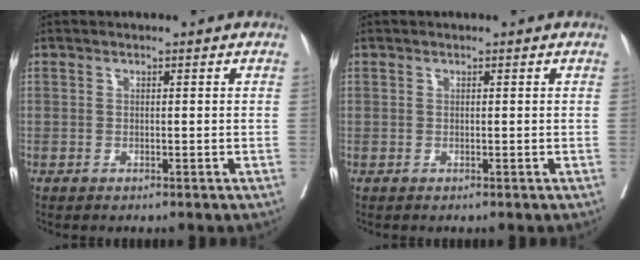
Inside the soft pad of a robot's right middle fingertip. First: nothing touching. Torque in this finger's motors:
{"motor_torque": [-0.60, 0.39, -0.14, -0.08]}